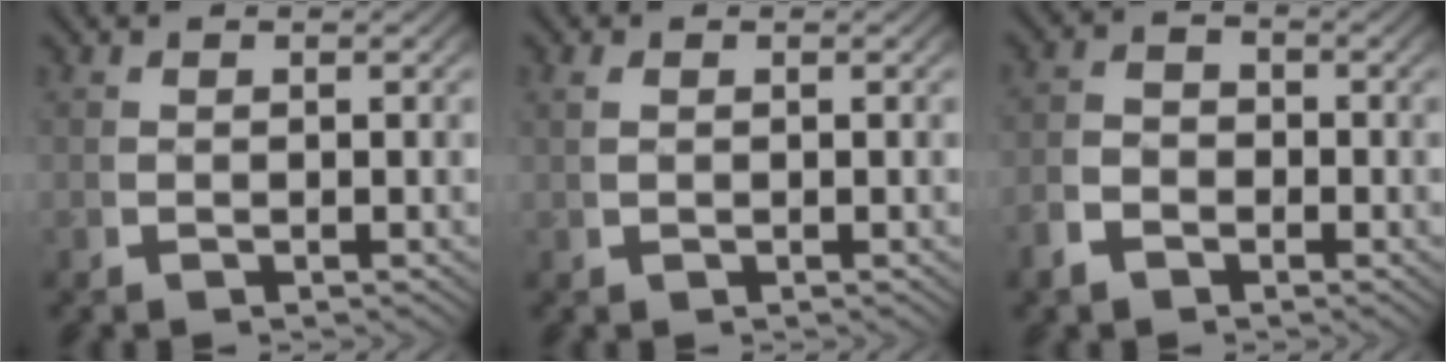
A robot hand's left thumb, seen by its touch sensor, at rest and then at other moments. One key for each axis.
{"total": 0.7, "fx": 0.4, "fy": 0.2, "fz": 0.5, "tx": -0.011, "ty": 0.000, "tz": 0.012}
{"total": 2.5, "fx": -1.0, "fy": 1.8, "fz": 1.3, "tx": -0.028, "ty": -0.009, "tz": -0.021}